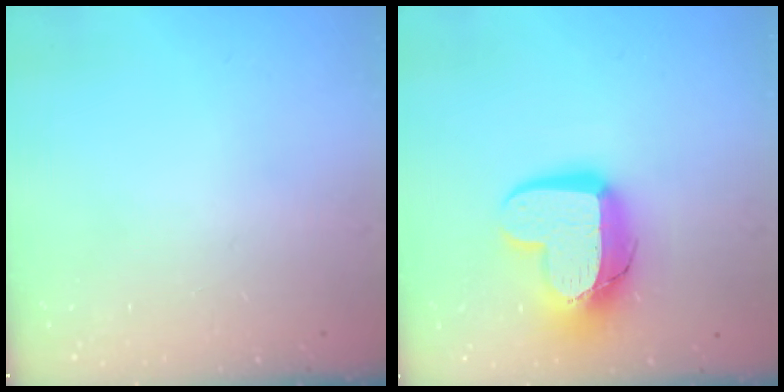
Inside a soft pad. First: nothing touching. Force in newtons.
{"total": 15.1, "press": 15.0, "slide": 1.4}